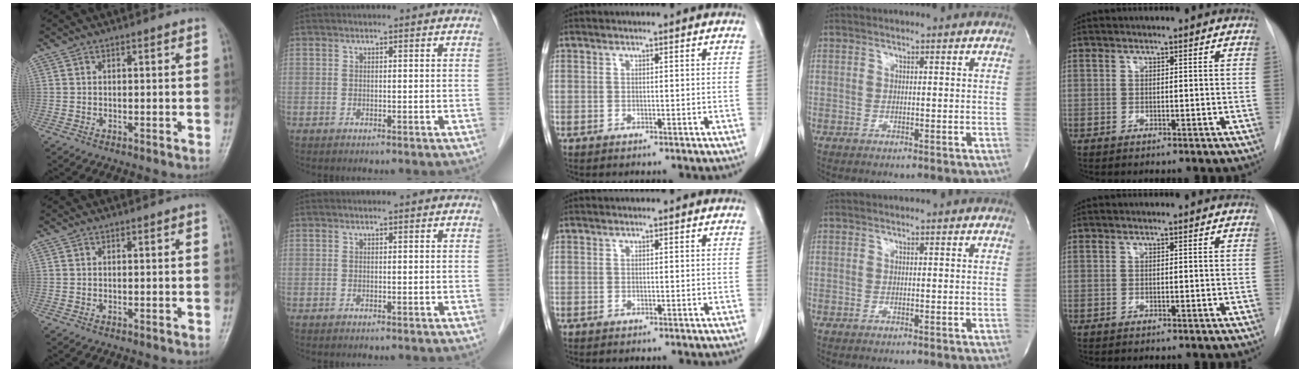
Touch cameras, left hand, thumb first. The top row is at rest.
{}